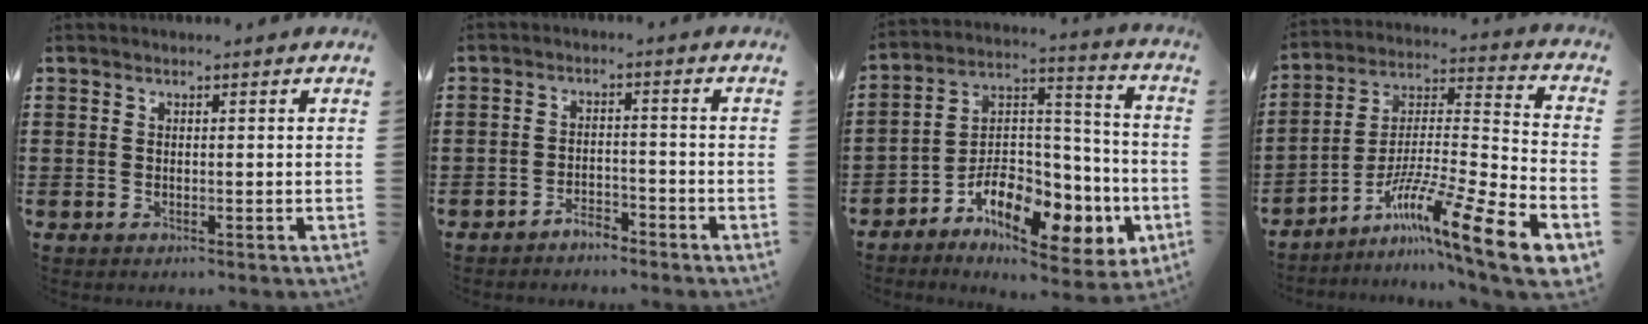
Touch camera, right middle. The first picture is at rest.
{"total": 2.9, "force": [-2.8, 0.5, 0.3], "torque": [-0.012, 0.003, -0.058]}
{"total": 10.6, "force": [-6.2, 5.5, 6.6], "torque": [-0.125, 0.008, -0.113]}
{"total": 14.4, "force": [-9.5, 0.3, 10.8], "torque": [-0.172, 0.007, -0.171]}